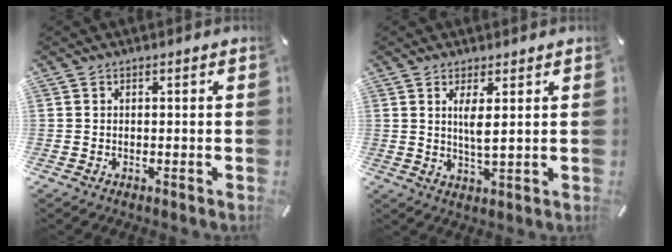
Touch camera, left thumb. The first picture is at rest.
{"total": 4.6, "force": [1.6, 0.9, 4.2], "torque": [-0.086, -0.008, 0.022]}